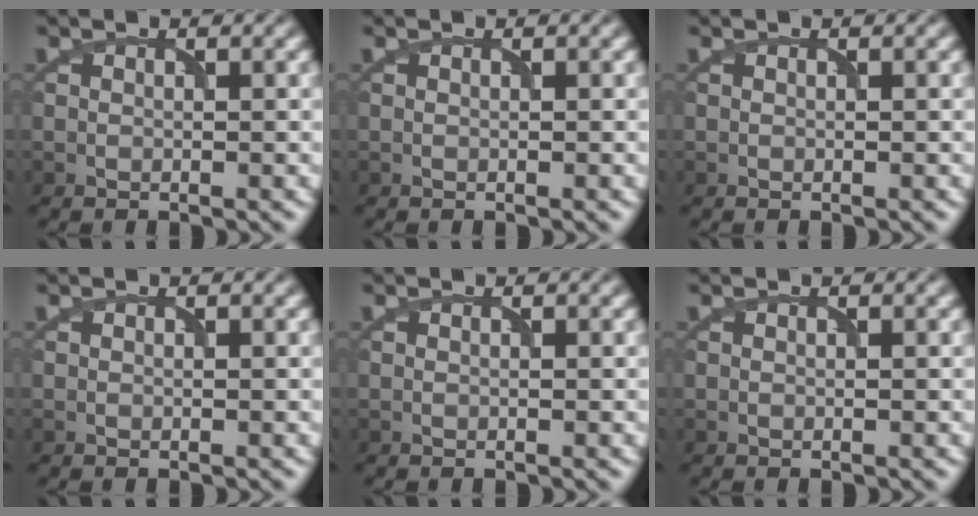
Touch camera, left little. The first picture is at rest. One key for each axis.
{"total": 0.0}
{"total": 0.0}
{"total": 0.0}
{"total": 0.0}
{"total": 0.0}